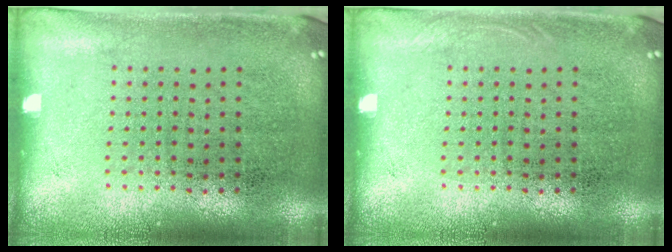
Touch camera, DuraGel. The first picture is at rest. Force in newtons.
{"total": 0.5, "press": 0.5, "slide": 0.2}